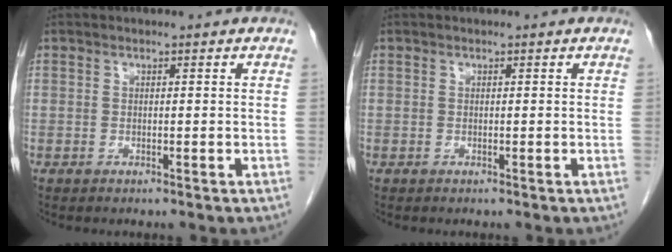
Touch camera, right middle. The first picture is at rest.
{"total": 0.0}